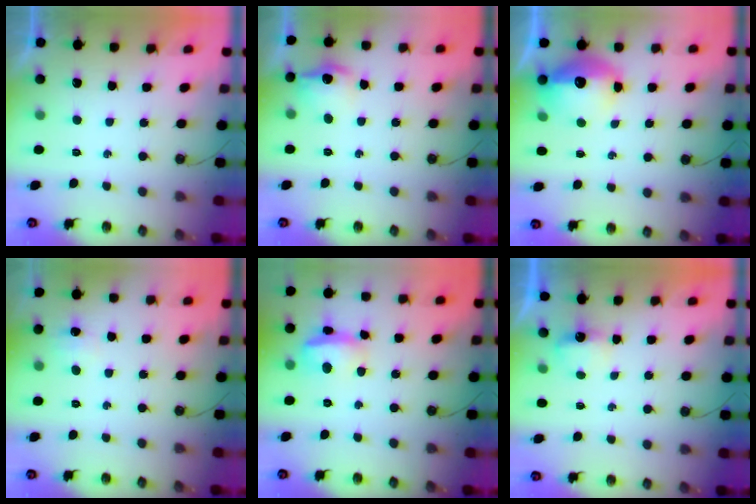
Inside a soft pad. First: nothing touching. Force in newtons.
{"total": 10.5, "press": 10.4, "slide": 0.9}
{"total": 13.3, "press": 13.3, "slide": 1.5}
{"total": 5.8, "press": 5.7, "slide": 0.8}
{"total": 10.8, "press": 10.7, "slide": 1.5}
{"total": 3.4, "press": 3.3, "slide": 0.7}